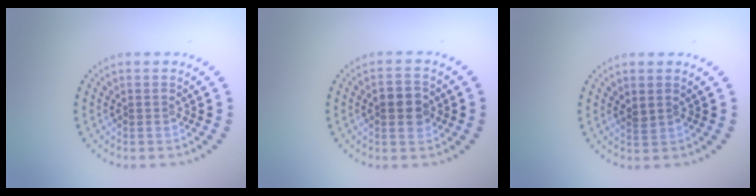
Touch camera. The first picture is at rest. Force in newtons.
{"total": 3.2, "press": 3.2, "slide": 0.2}
{"total": 0.9, "press": 0.8, "slide": 0.5}